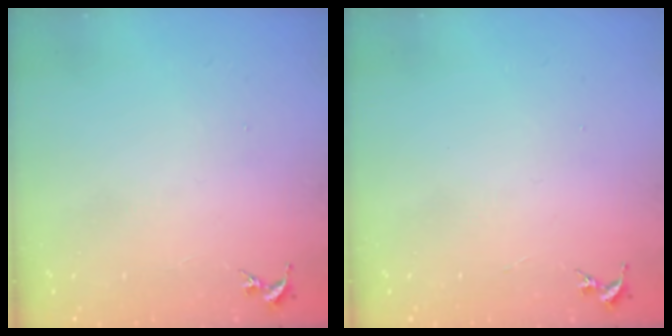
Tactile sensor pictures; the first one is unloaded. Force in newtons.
{"total": 0.0}